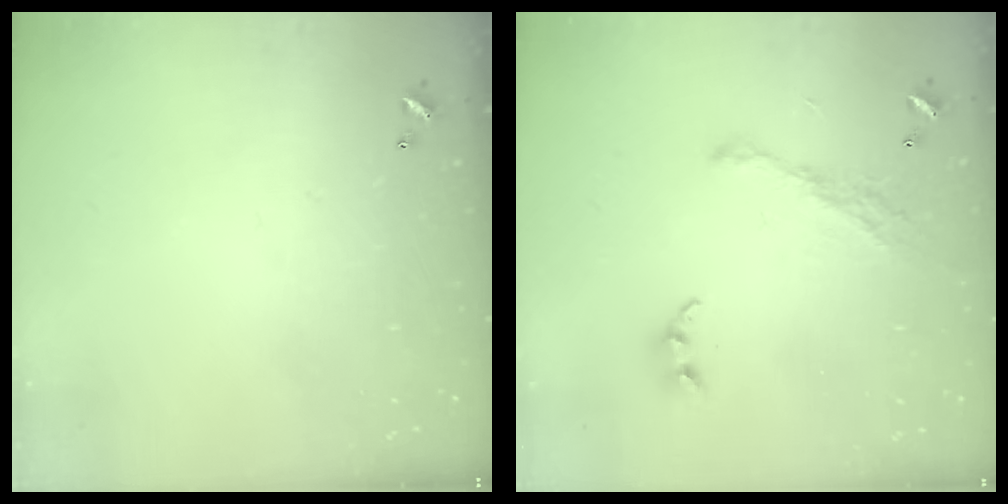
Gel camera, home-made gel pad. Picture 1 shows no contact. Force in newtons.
{"total": 10.4, "press": 10.3, "slide": 1.2}